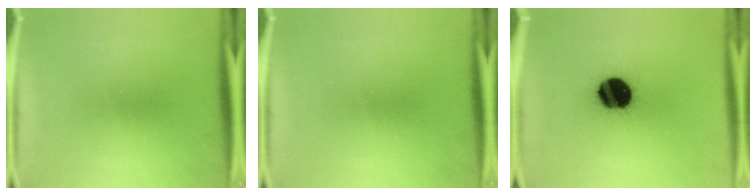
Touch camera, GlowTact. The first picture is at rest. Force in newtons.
{"total": 0.0}
{"total": 16.0}